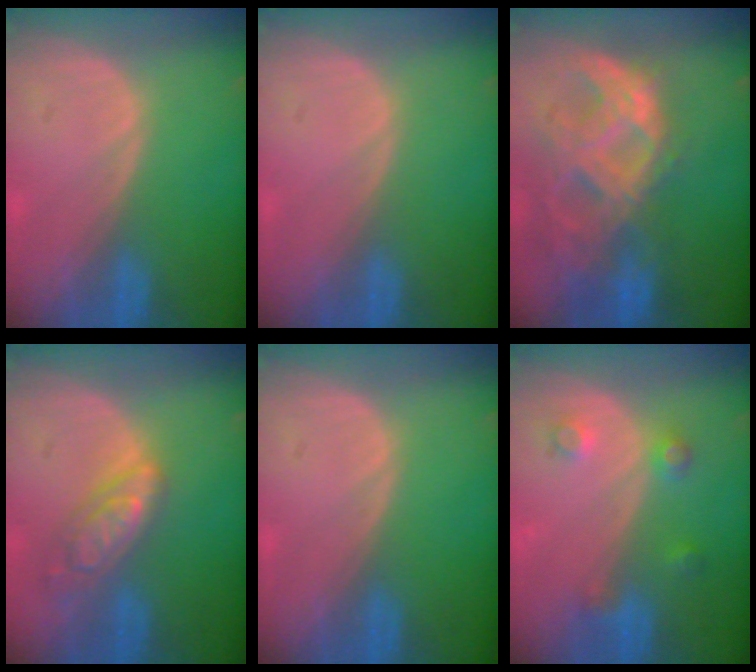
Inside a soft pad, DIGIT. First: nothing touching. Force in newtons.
{"total": 0.0}
{"total": 11.2, "press": 9.4, "slide": 6.0}
{"total": 6.4, "press": 5.7, "slide": 3.0}
{"total": 0.0}
{"total": 3.6, "press": 3.4, "slide": 1.3}